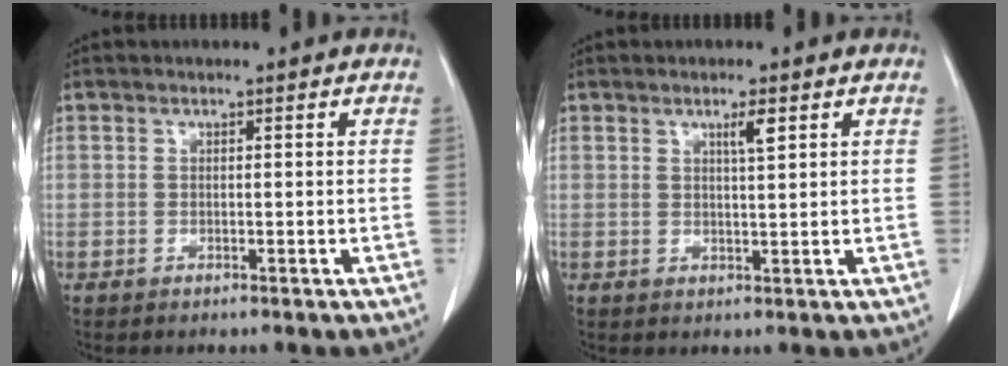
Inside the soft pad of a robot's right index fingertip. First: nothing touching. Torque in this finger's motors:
{"motor_torque": [0.31, 0.21, 0.03, 0.01]}